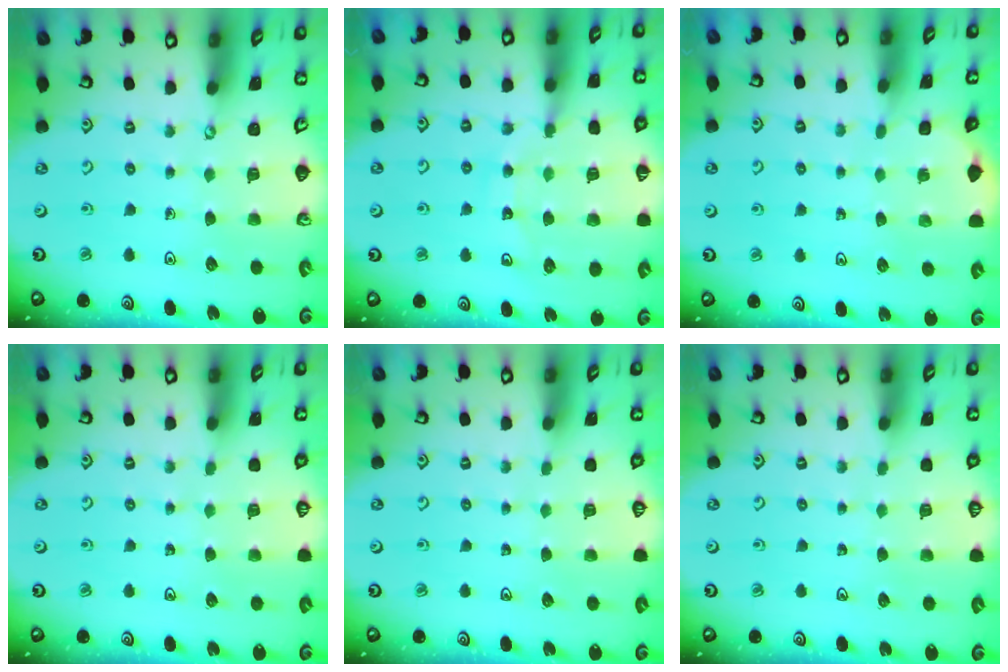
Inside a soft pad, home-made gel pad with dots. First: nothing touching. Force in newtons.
{"total": 10.7, "press": 10.4, "slide": 2.5}
{"total": 2.2, "press": 2.2, "slide": 0.3}
{"total": 0.0}
{"total": 0.0}
{"total": 0.0}